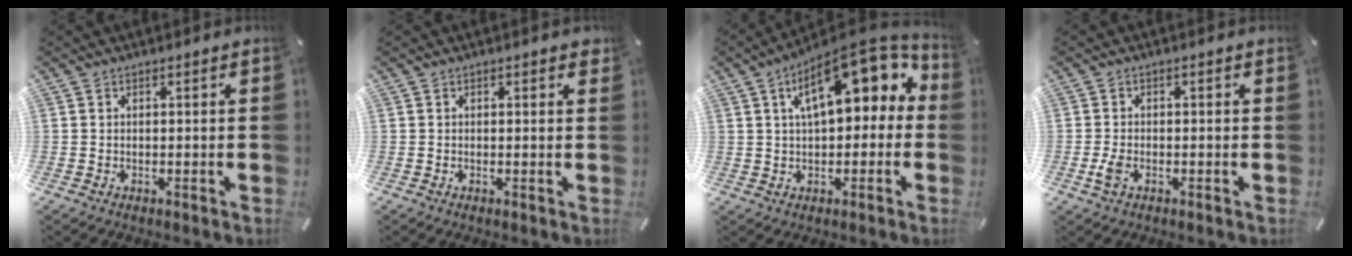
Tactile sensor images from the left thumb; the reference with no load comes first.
{"total": 0.7, "force": [0.2, 0.3, 0.5], "torque": [-0.002, 0.000, 0.001]}
{"total": 16.2, "force": [6.3, 7.9, 12.7], "torque": [-0.186, -0.026, 0.106]}
{"total": 3.1, "force": [-1.1, 1.7, 2.3], "torque": [-0.059, -0.003, -0.023]}